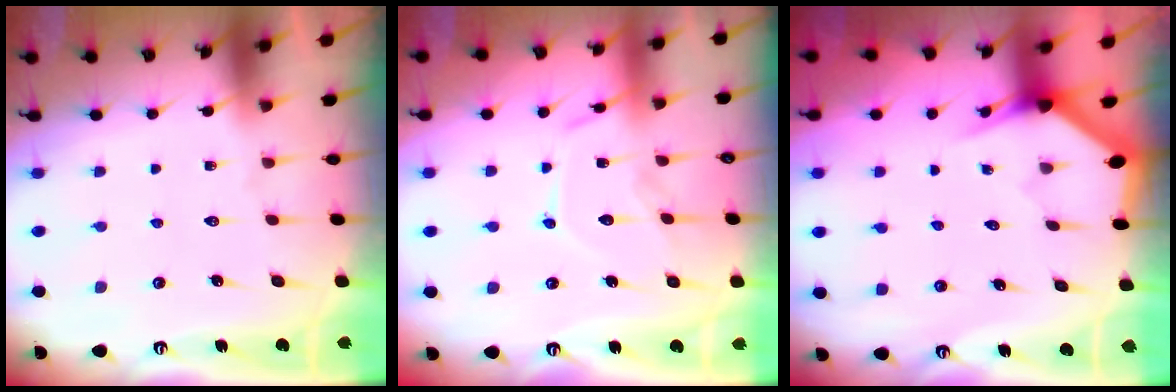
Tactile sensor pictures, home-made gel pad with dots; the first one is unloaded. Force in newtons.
{"total": 12.0, "press": 12.0, "slide": 0.8}
{"total": 2.9, "press": 2.9, "slide": 0.1}